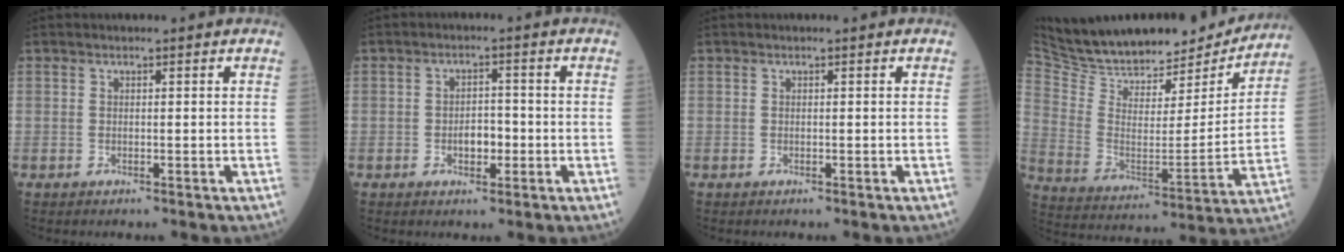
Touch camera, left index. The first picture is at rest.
{"total": 3.2, "force": [-1.1, 1.7, 2.4], "torque": [-0.032, 0.003, -0.016]}
{"total": 0.0}
{"total": 23.3, "force": [21.3, 7.1, 6.4], "torque": [-0.114, -0.021, 0.323]}